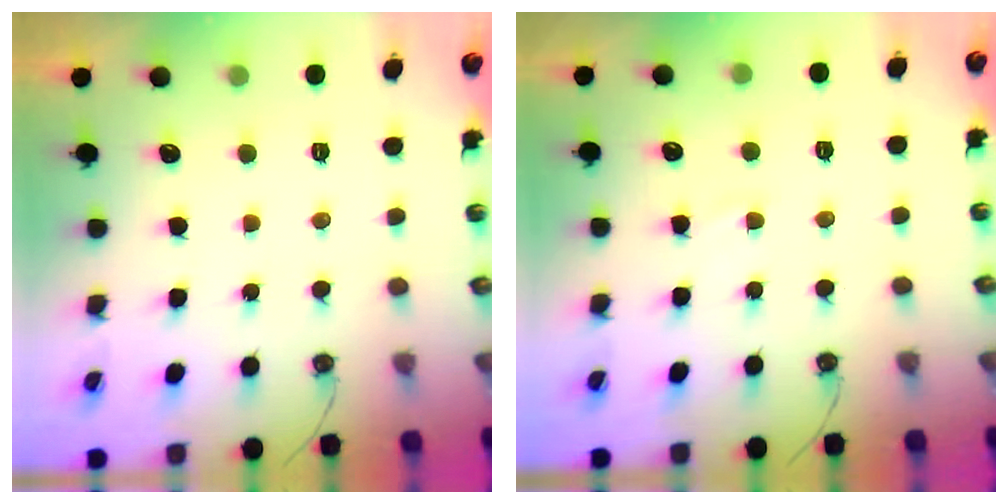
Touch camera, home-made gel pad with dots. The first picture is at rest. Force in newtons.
{"total": 3.8, "press": 3.8, "slide": 0.5}